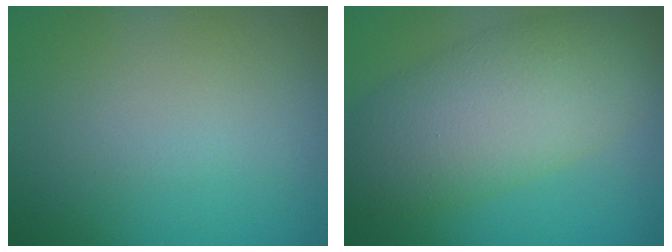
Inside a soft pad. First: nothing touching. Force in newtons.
{"total": 8.1, "press": 8.1, "slide": 0.5}